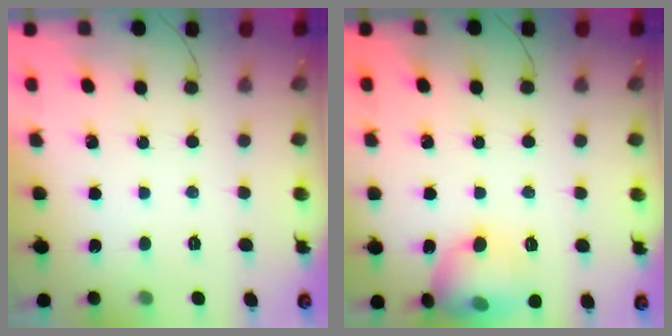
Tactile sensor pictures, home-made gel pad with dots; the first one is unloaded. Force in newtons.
{"total": 15.6, "press": 13.8, "slide": 7.4}